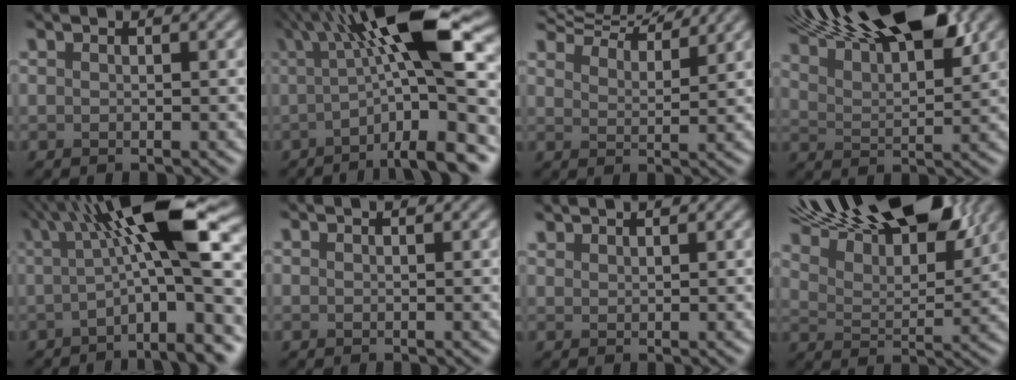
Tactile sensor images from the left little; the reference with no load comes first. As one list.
[{"total": 12.8, "force": [-0.2, 2.4, 12.6], "torque": [-0.168, 0.012, 0.006]}, {"total": 7.1, "force": [6.7, 1.1, 1.9], "torque": [-0.031, 0.007, 0.099]}, {"total": 14.7, "force": [10.1, 5.0, 9.5], "torque": [-0.145, 0.045, 0.130]}, {"total": 11.9, "force": [0.8, 2.2, 11.7], "torque": [-0.162, 0.010, 0.021]}, {"total": 1.1, "force": [0.8, 0.5, 0.5], "torque": [0.012, -0.002, -0.004]}, {"total": 1.7, "force": [1.7, 0.3, 0.3], "torque": [0.013, 0.001, 0.023]}, {"total": 15.8, "force": [11.6, 5.2, 9.4], "torque": [-0.168, 0.046, 0.160]}]